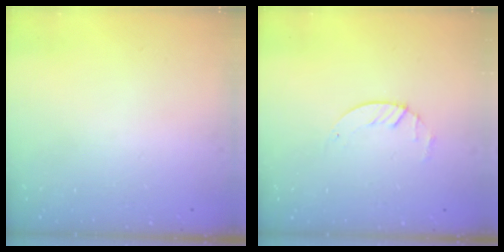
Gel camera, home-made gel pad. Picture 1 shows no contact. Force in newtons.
{"total": 1.8, "press": 1.8, "slide": 0.2}